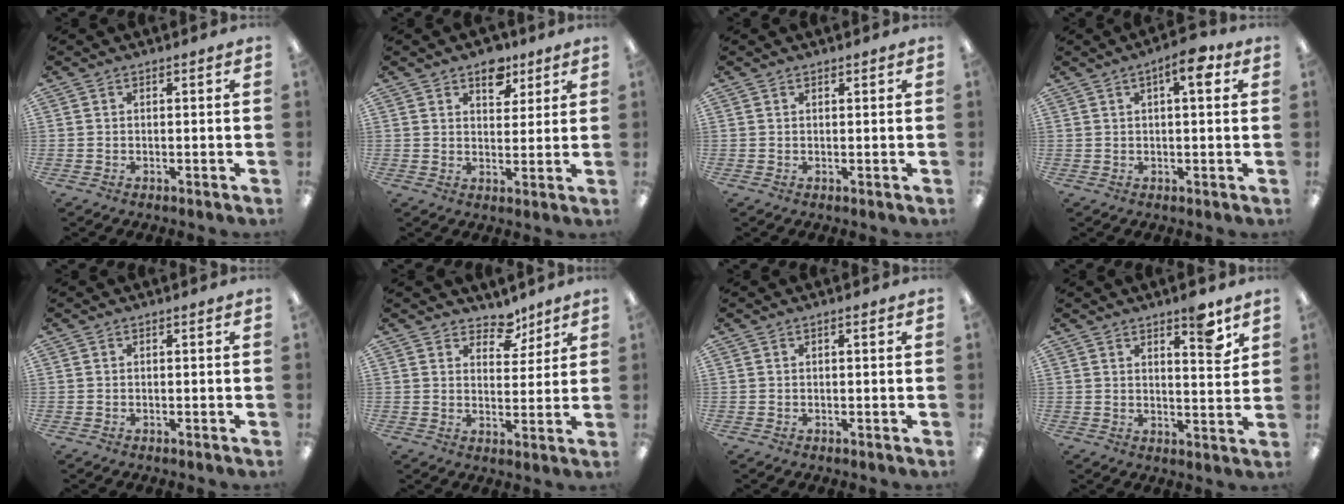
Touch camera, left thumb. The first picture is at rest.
{"total": 7.7, "force": [5.2, 4.6, 3.3], "torque": [-0.023, -0.027, 0.086]}
{"total": 0.6, "force": [0.5, 0.2, 0.1], "torque": [-0.002, 0.001, 0.010]}
{"total": 6.6, "force": [2.9, 2.0, 5.6], "torque": [-0.076, -0.008, 0.041]}
{"total": 0.0}
{"total": 5.7, "force": [4.4, 3.2, 1.6], "torque": [-0.005, -0.029, 0.074]}
{"total": 0.7, "force": [0.2, 0.1, 0.6], "torque": [-0.012, 0.001, 0.003]}
{"total": 7.0, "force": [5.0, 1.9, 4.5], "torque": [-0.038, -0.038, 0.074]}